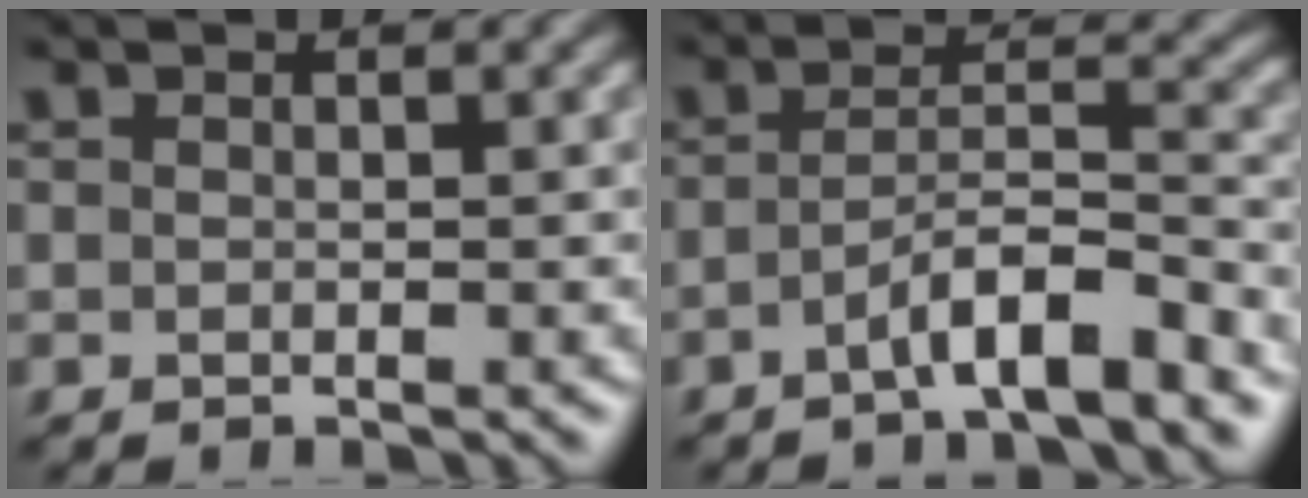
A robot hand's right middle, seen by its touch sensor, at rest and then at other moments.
{"total": 4.7, "force": [-2.8, 0.9, 3.7], "torque": [-0.062, 0.010, -0.052]}